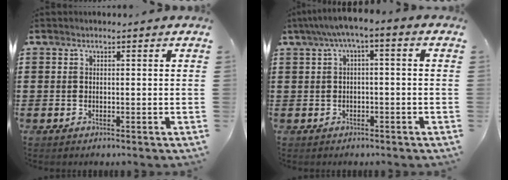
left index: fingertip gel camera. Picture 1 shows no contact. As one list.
[{"total": 3.4, "force": [-1.6, 0.6, 2.9], "torque": [-0.051, 0.004, -0.035]}]